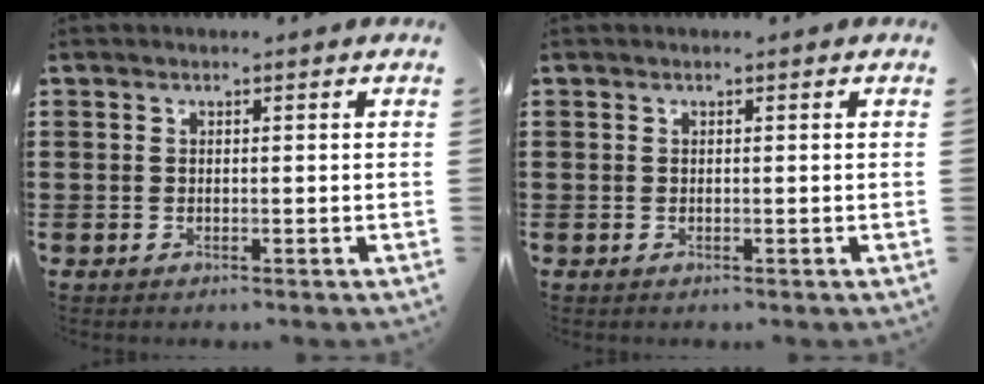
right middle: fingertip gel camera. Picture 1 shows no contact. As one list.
[{"total": 0.0}]